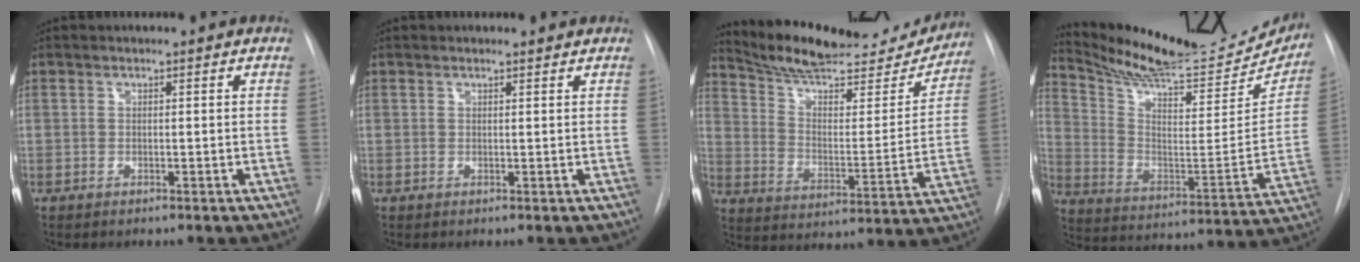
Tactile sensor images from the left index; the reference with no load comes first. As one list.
[{"total": 2.1, "force": [2.1, 0.2, 0.2], "torque": [-0.010, 0.007, 0.023]}, {"total": 23.8, "force": [21.9, 5.1, 7.9], "torque": [-0.116, -0.032, 0.308]}, {"total": 25.7, "force": [23.5, 4.5, 9.2], "torque": [-0.151, -0.069, 0.336]}]